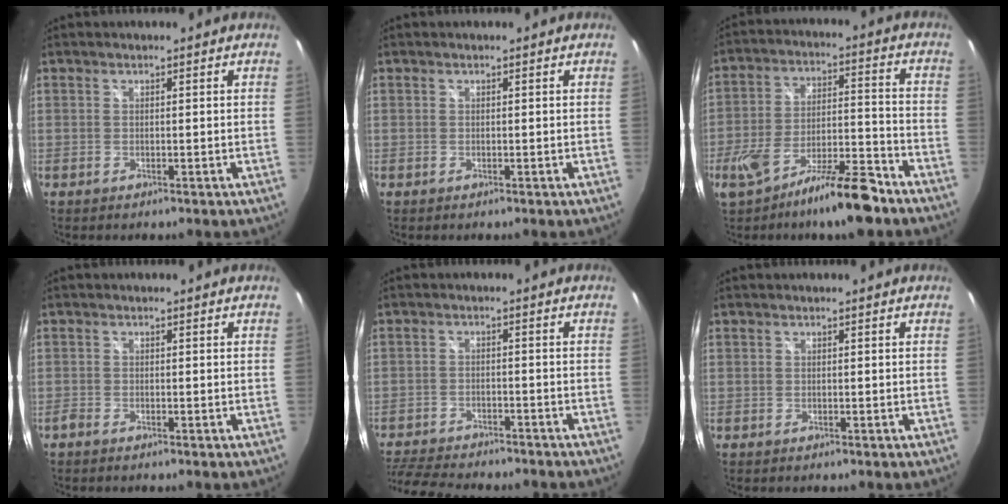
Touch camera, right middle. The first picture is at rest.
{"total": 0.0}
{"total": 13.7, "force": [-9.6, 2.9, 9.4], "torque": [-0.172, -0.003, -0.157]}
{"total": 0.9, "force": [-0.8, 0.2, 0.3], "torque": [-0.007, -0.003, -0.018]}
{"total": 13.0, "force": [-11.5, 3.1, 5.2], "torque": [-0.128, -0.022, -0.183]}
{"total": 0.0}